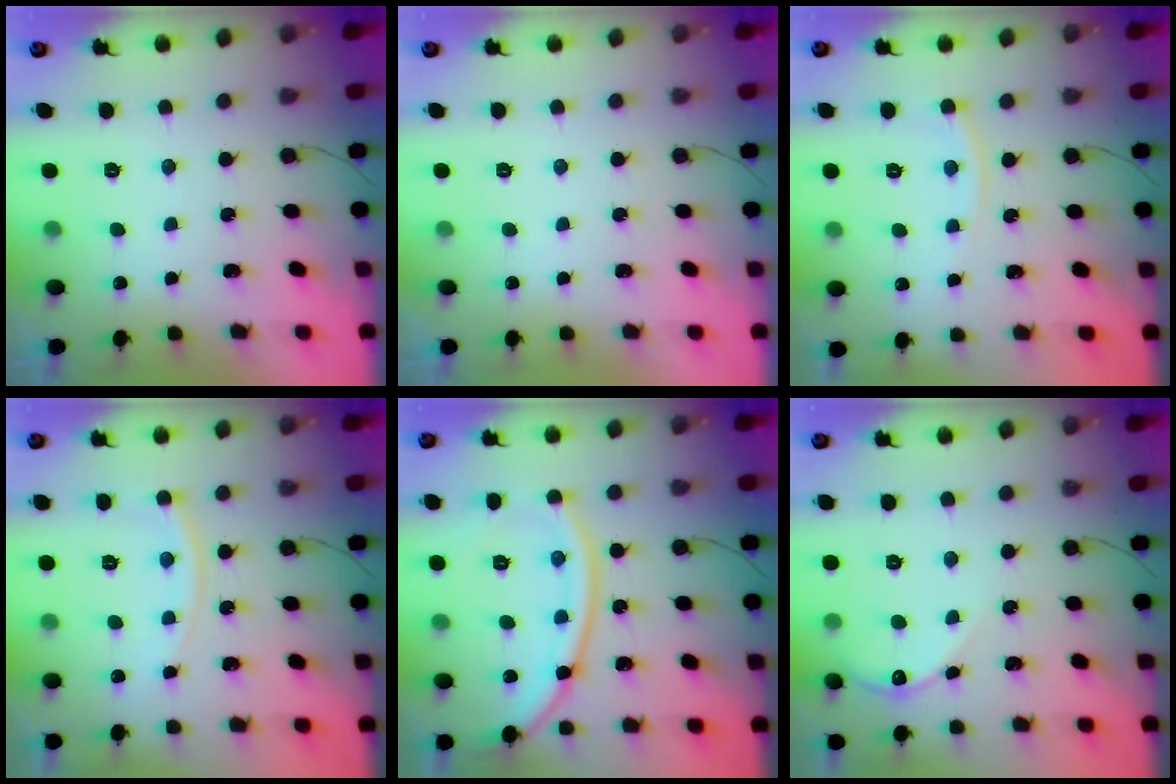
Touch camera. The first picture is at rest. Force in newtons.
{"total": 0.0}
{"total": 5.3, "press": 5.2, "slide": 0.6}
{"total": 8.0, "press": 7.9, "slide": 1.0}
{"total": 15.2, "press": 15.1, "slide": 1.4}
{"total": 5.2, "press": 5.2, "slide": 0.7}